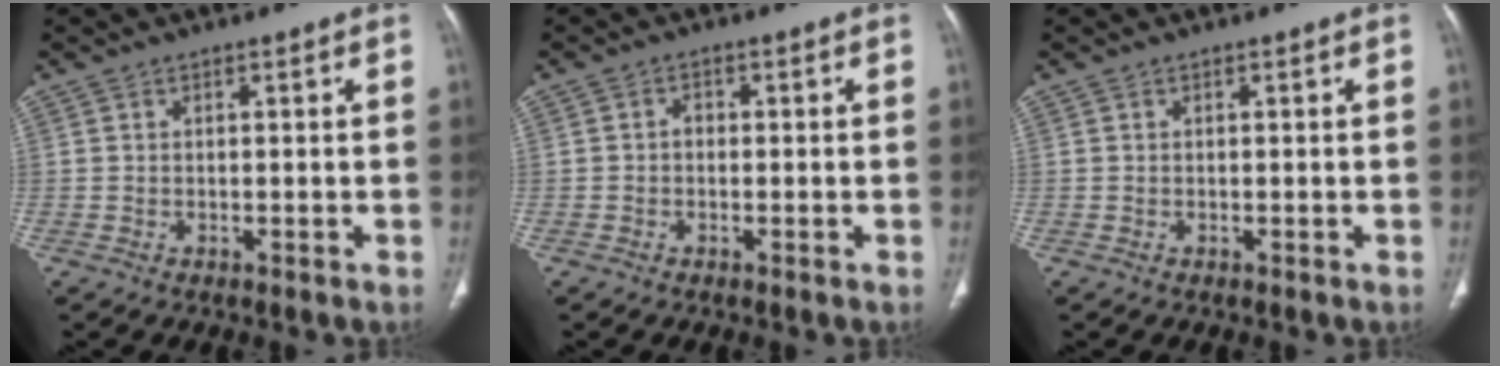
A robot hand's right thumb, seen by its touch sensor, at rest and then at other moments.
{"total": 1.4, "force": [-0.3, 1.1, 0.8], "torque": [-0.006, 0.004, -0.009]}
{"total": 0.0}